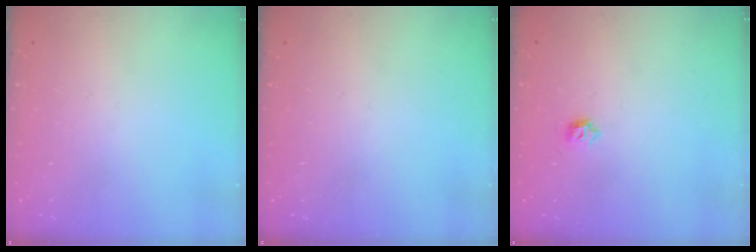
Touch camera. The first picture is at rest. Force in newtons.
{"total": 0.0}
{"total": 3.5, "press": 3.5, "slide": 0.6}